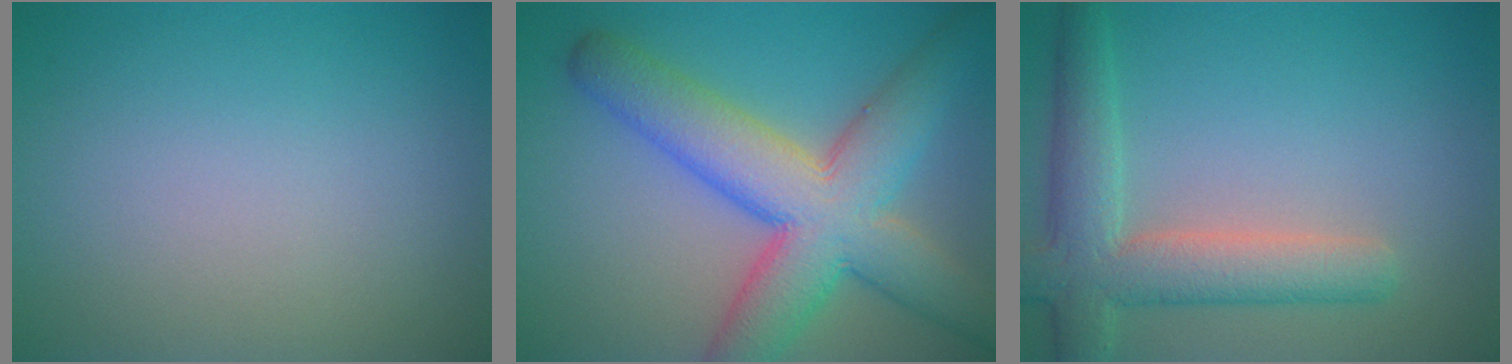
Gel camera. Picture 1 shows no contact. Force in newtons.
{"total": 9.9, "press": 9.9, "slide": 0.4}
{"total": 6.0, "press": 6.0, "slide": 0.6}